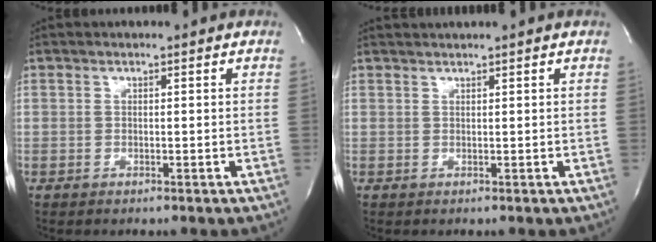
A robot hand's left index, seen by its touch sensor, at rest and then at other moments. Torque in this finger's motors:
{"motor_torque": [0.15, -0.12, 0.17, 0.05]}